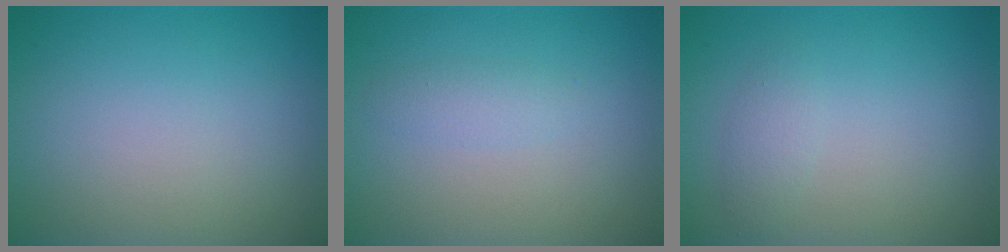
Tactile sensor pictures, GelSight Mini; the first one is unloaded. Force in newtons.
{"total": 1.1, "press": 1.1, "slide": 0.0}
{"total": 1.2, "press": 1.2, "slide": 0.0}